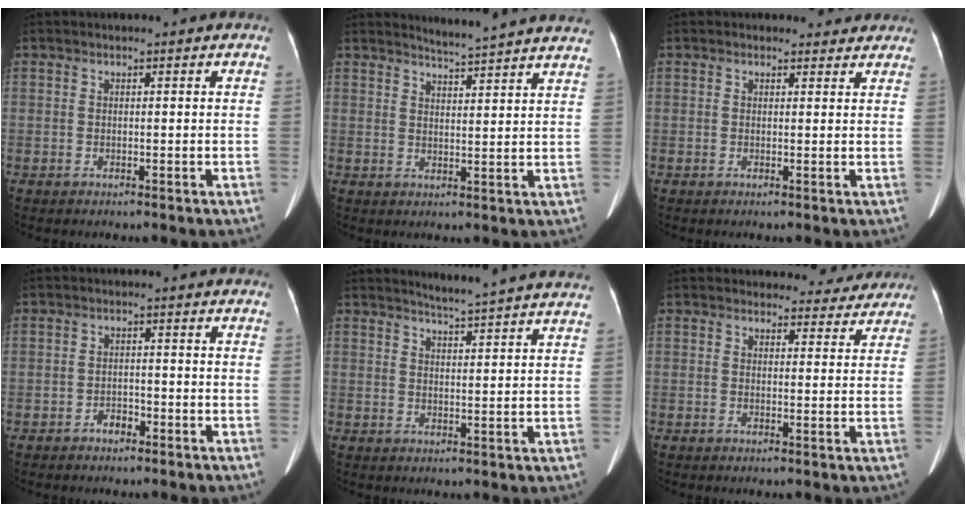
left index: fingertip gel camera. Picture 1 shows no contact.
{"total": 11.6, "force": [11.2, -0.9, 3.1], "torque": [-0.050, -0.027, 0.129]}
{"total": 2.9, "force": [2.5, 1.5, 0.0], "torque": [0.007, 0.002, 0.016]}
{"total": 2.0, "force": [-1.5, 1.0, 0.9], "torque": [-0.013, 0.003, -0.023]}
{"total": 12.3, "force": [11.6, -0.9, 4.1], "torque": [-0.065, -0.022, 0.136]}
{"total": 5.9, "force": [5.4, 2.3, -0.2], "torque": [0.021, -0.006, 0.045]}